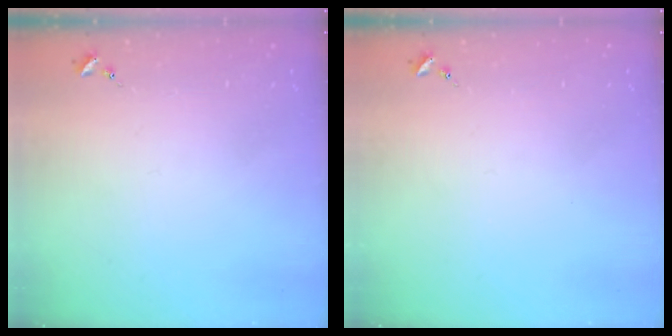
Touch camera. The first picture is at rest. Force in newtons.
{"total": 0.0}